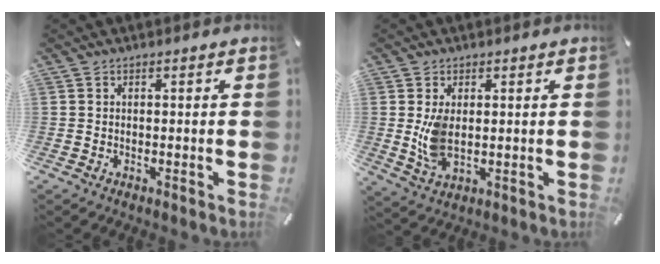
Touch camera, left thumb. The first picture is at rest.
{"total": 6.3, "force": [0.9, 3.3, 5.2], "torque": [-0.111, -0.012, 0.010]}